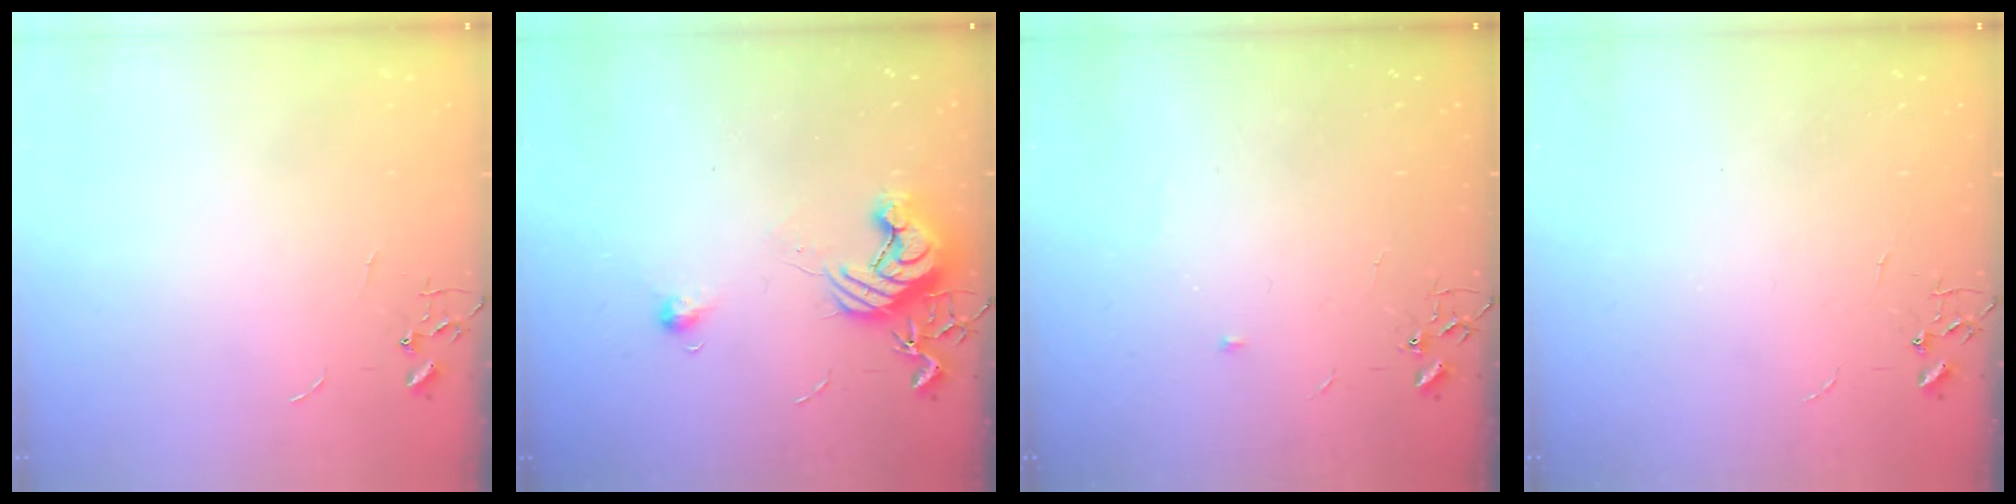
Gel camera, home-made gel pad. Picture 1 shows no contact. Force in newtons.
{"total": 11.5, "press": 11.4, "slide": 1.2}
{"total": 5.7, "press": 5.7, "slide": 0.8}
{"total": 0.0}